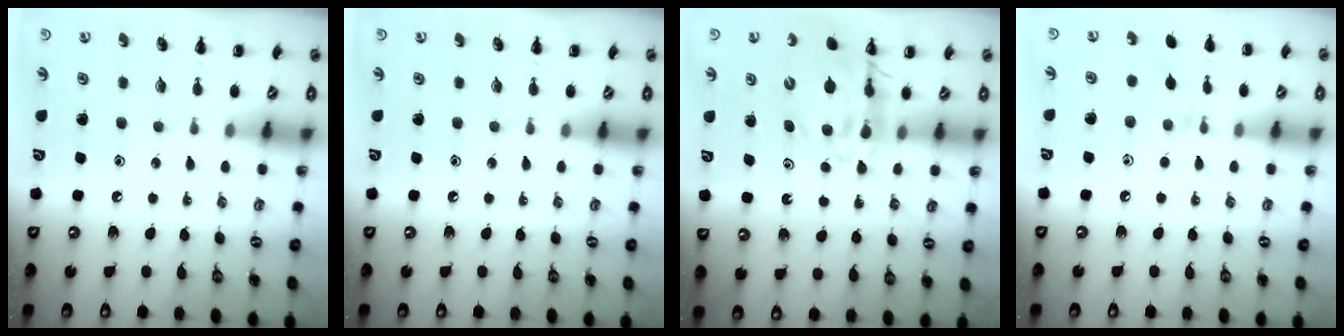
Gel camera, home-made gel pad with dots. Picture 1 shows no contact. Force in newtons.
{"total": 0.0}
{"total": 12.4, "press": 12.0, "slide": 3.3}
{"total": 5.6, "press": 5.2, "slide": 1.9}